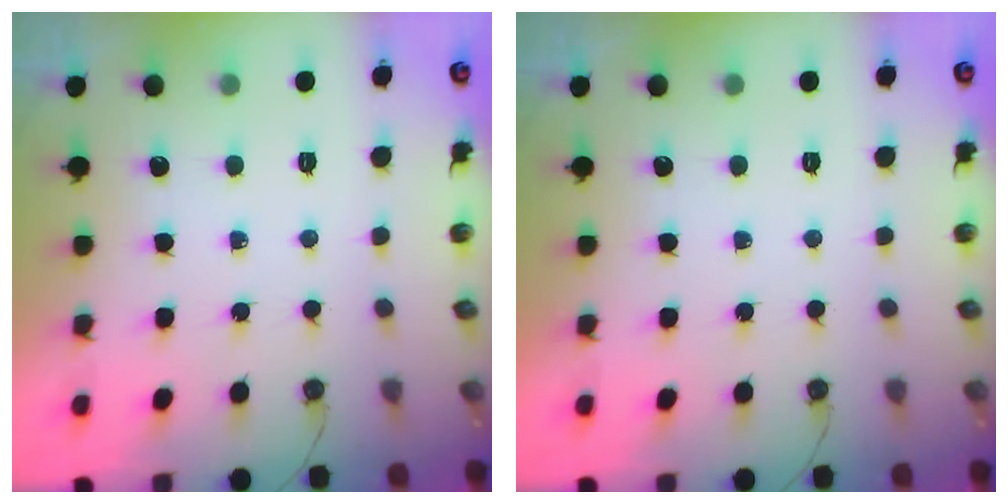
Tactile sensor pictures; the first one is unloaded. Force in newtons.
{"total": 0.0}